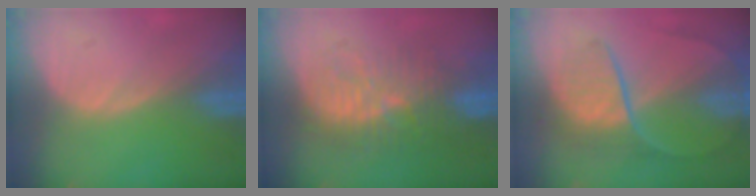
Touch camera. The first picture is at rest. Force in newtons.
{"total": 9.4, "press": 9.1, "slide": 2.0}
{"total": 8.5, "press": 7.4, "slide": 4.1}